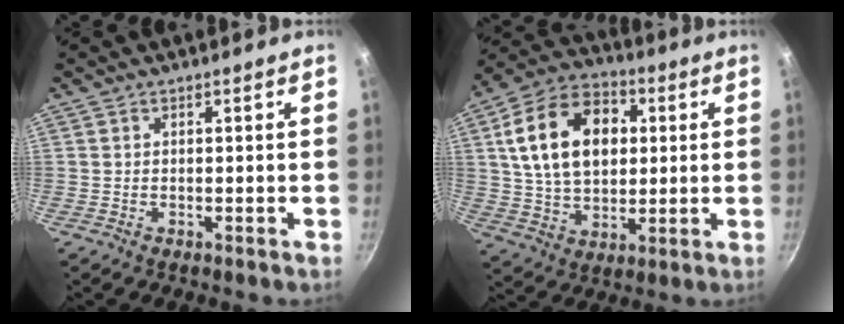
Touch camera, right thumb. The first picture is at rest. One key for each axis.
{"total": 19.7, "fx": 4.1, "fy": 13.5, "fz": 13.8, "tx": -0.212, "ty": 0.012, "tz": 0.063}